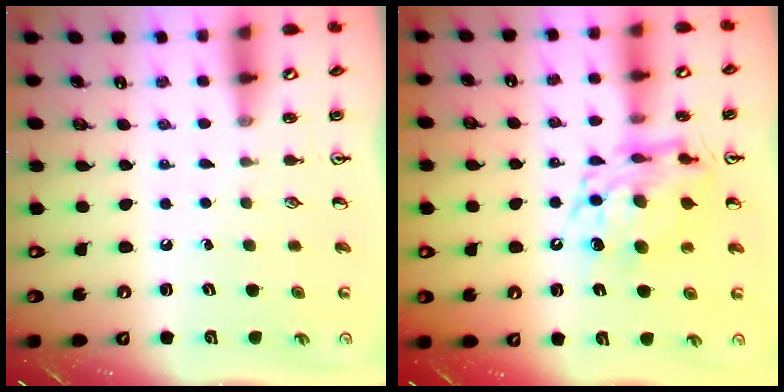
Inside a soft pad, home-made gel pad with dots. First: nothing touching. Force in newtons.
{"total": 13.0, "press": 13.0, "slide": 1.3}